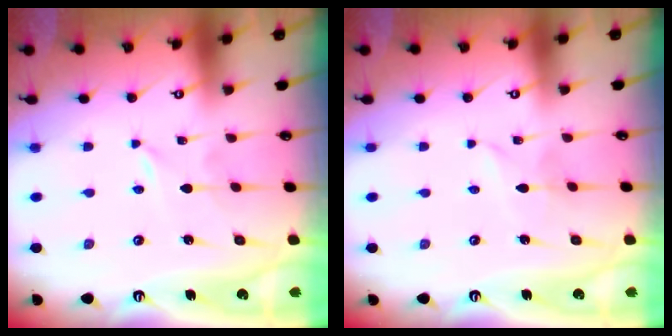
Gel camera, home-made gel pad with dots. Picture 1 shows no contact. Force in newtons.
{"total": 1.8, "press": 1.8, "slide": 0.2}